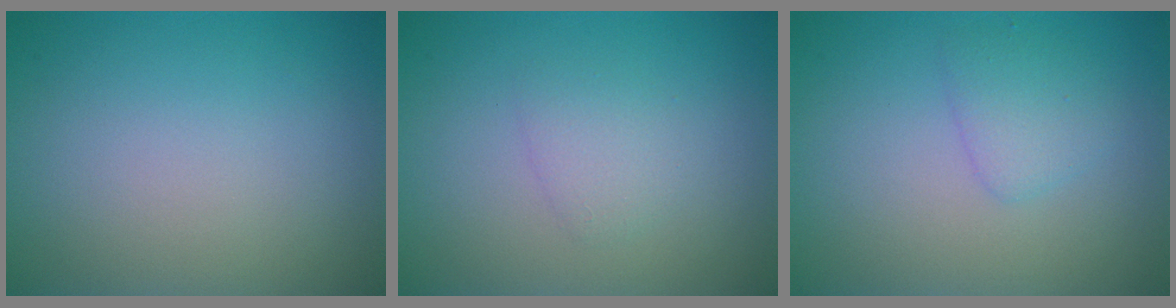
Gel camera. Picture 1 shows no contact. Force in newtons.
{"total": 1.5, "press": 1.5, "slide": 0.1}
{"total": 1.9, "press": 1.9, "slide": 0.0}